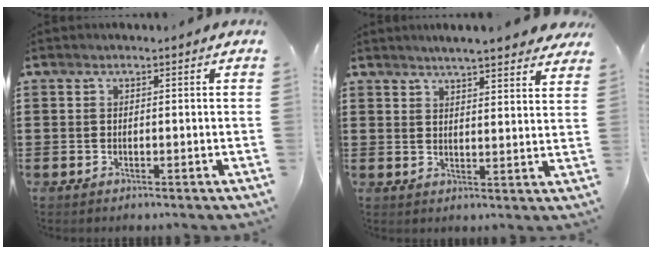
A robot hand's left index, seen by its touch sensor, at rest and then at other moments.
{"total": 4.2, "force": [4.0, -0.2, 1.3], "torque": [-0.040, -0.011, 0.070]}